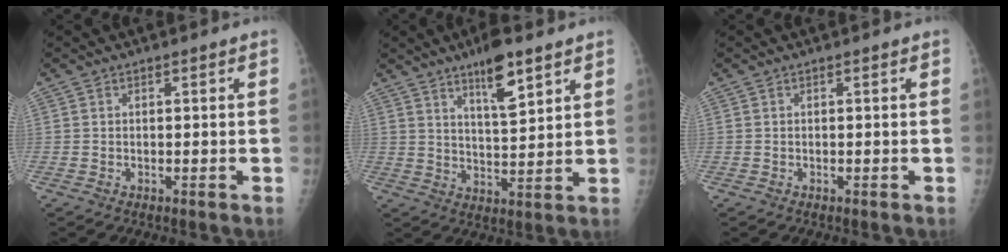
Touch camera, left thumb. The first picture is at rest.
{"total": 9.2, "force": [5.8, 2.4, 6.8], "torque": [-0.100, -0.035, 0.099]}
{"total": 0.0}